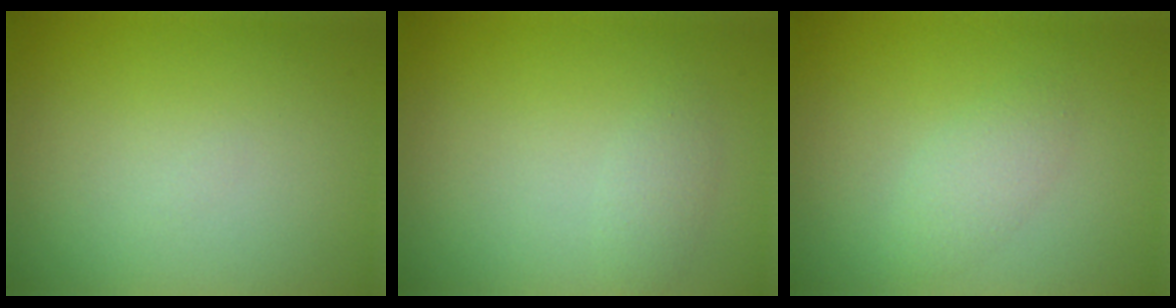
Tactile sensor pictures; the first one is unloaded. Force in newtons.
{"total": 1.2, "press": 1.2, "slide": 0.0}
{"total": 1.7, "press": 1.7, "slide": 0.1}